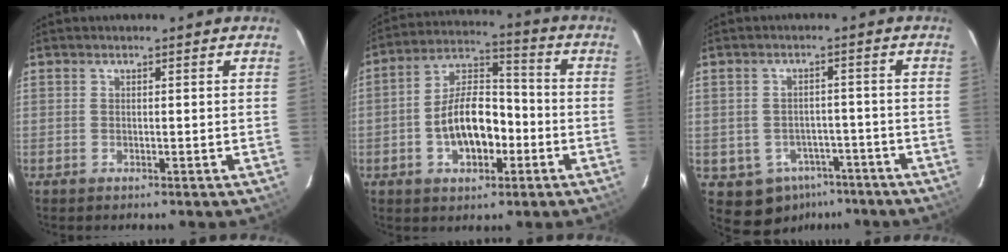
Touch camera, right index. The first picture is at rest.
{"total": 11.9, "force": [-3.3, 6.5, 9.3], "torque": [-0.175, 0.025, -0.048]}
{"total": 7.5, "force": [-4.3, 5.9, 1.7], "torque": [-0.040, 0.021, -0.038]}